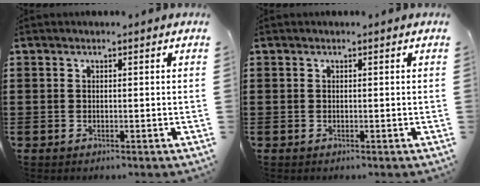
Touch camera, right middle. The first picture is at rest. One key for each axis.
{"total": 0.0}